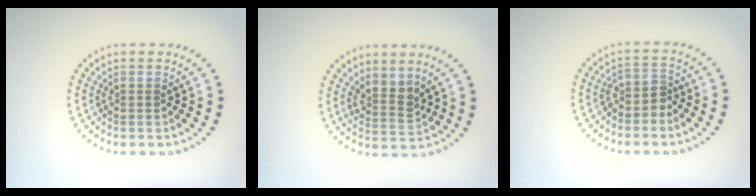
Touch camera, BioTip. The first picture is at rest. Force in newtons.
{"total": 2.4, "press": 1.8, "slide": 1.6}
{"total": 1.9, "press": 1.5, "slide": 1.2}